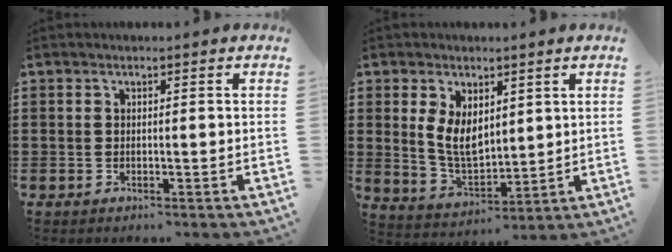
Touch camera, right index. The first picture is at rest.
{"total": 6.6, "force": [2.3, 4.1, 4.6], "torque": [-0.106, 0.004, 0.043]}